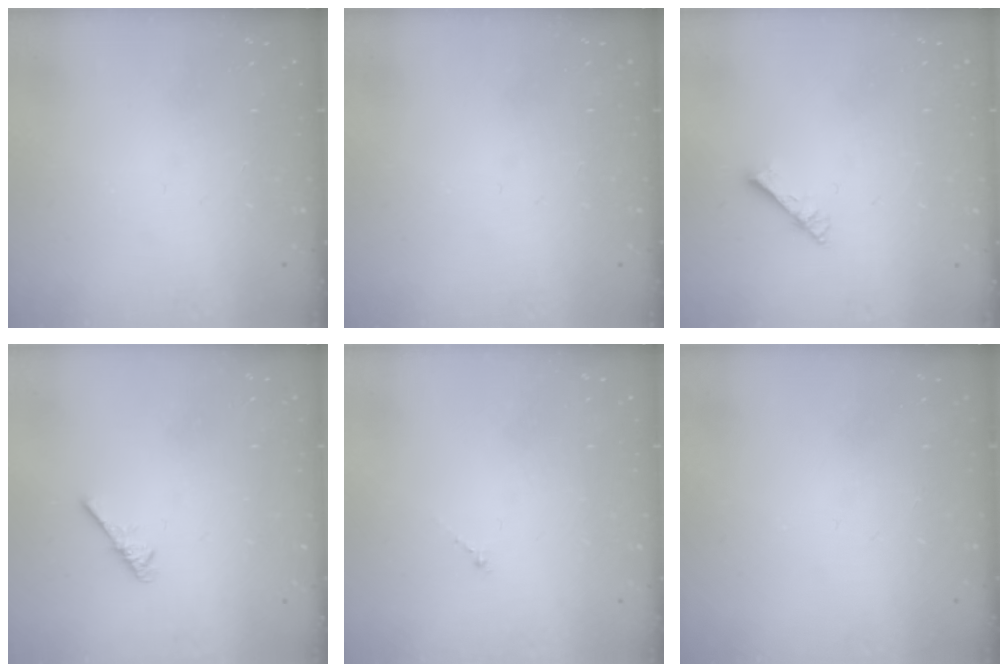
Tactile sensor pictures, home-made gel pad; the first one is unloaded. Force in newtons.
{"total": 0.0}
{"total": 2.9, "press": 2.9, "slide": 0.3}
{"total": 2.6, "press": 2.5, "slide": 0.5}
{"total": 0.0}
{"total": 0.0}